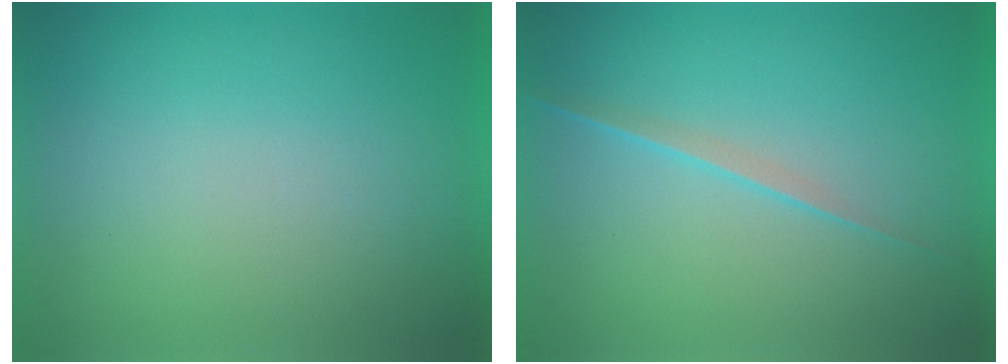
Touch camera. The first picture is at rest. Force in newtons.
{"total": 2.2}